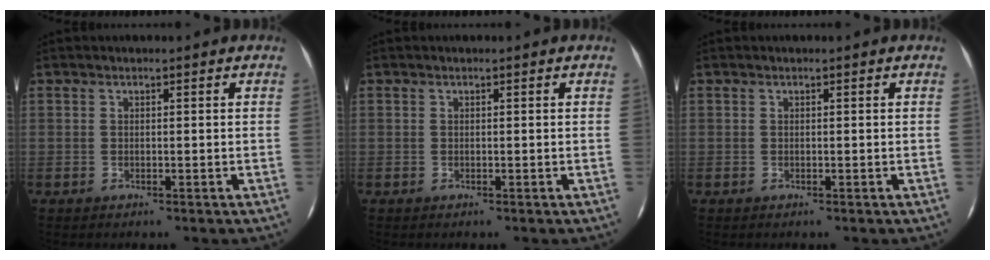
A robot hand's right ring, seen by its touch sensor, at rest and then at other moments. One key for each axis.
{"total": 0.0}
{"total": 0.0}